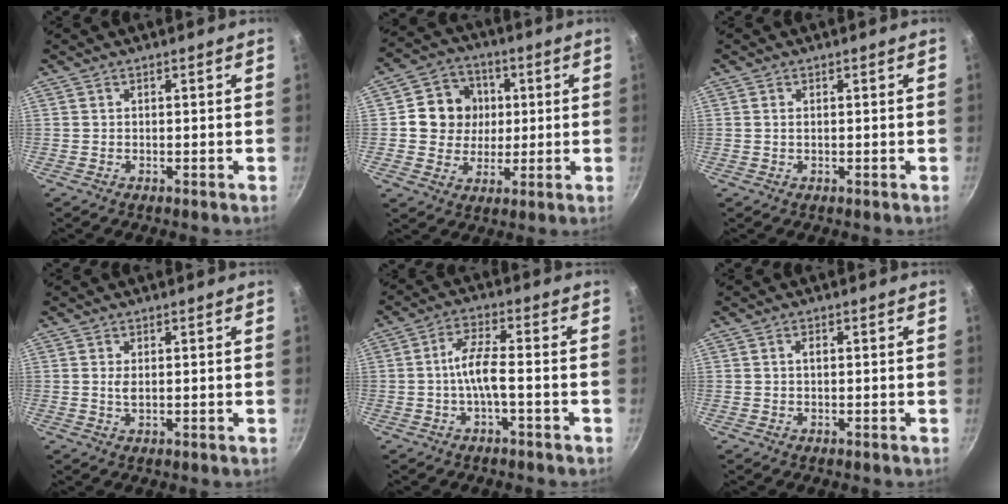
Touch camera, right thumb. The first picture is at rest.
{"total": 10.7, "force": [1.6, 9.9, 3.9], "torque": [-0.026, 0.008, 0.020]}
{"total": 0.7, "force": [0.2, 0.4, 0.5], "torque": [-0.012, -0.001, 0.005]}
{"total": 1.6, "force": [0.3, 0.7, 1.4], "torque": [-0.028, -0.002, 0.007]}
{"total": 5.8, "force": [-1.7, 1.5, 5.3], "torque": [-0.114, 0.028, -0.039]}
{"total": 1.1, "force": [0.3, 0.6, 0.8], "torque": [-0.014, 0.003, 0.005]}